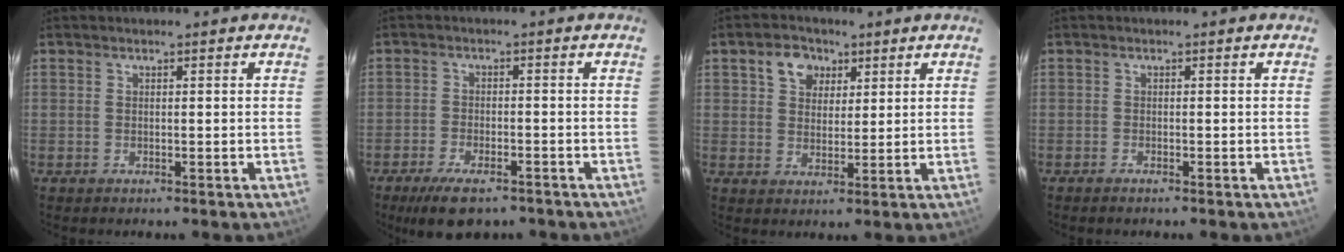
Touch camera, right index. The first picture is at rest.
{"total": 9.3, "force": [-6.9, 3.6, 5.2], "torque": [-0.114, -0.014, -0.111]}
{"total": 5.8, "force": [2.8, 4.5, 2.5], "torque": [-0.037, 0.017, 0.049]}
{"total": 1.0, "force": [-0.9, 0.2, 0.3], "torque": [-0.008, -0.001, -0.020]}